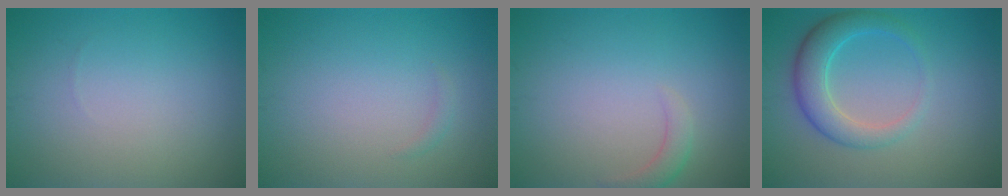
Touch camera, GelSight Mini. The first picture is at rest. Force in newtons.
{"total": 0.6, "press": 0.6, "slide": 0.0}
{"total": 1.6, "press": 1.6, "slide": 0.3}
{"total": 4.2, "press": 4.2, "slide": 0.5}